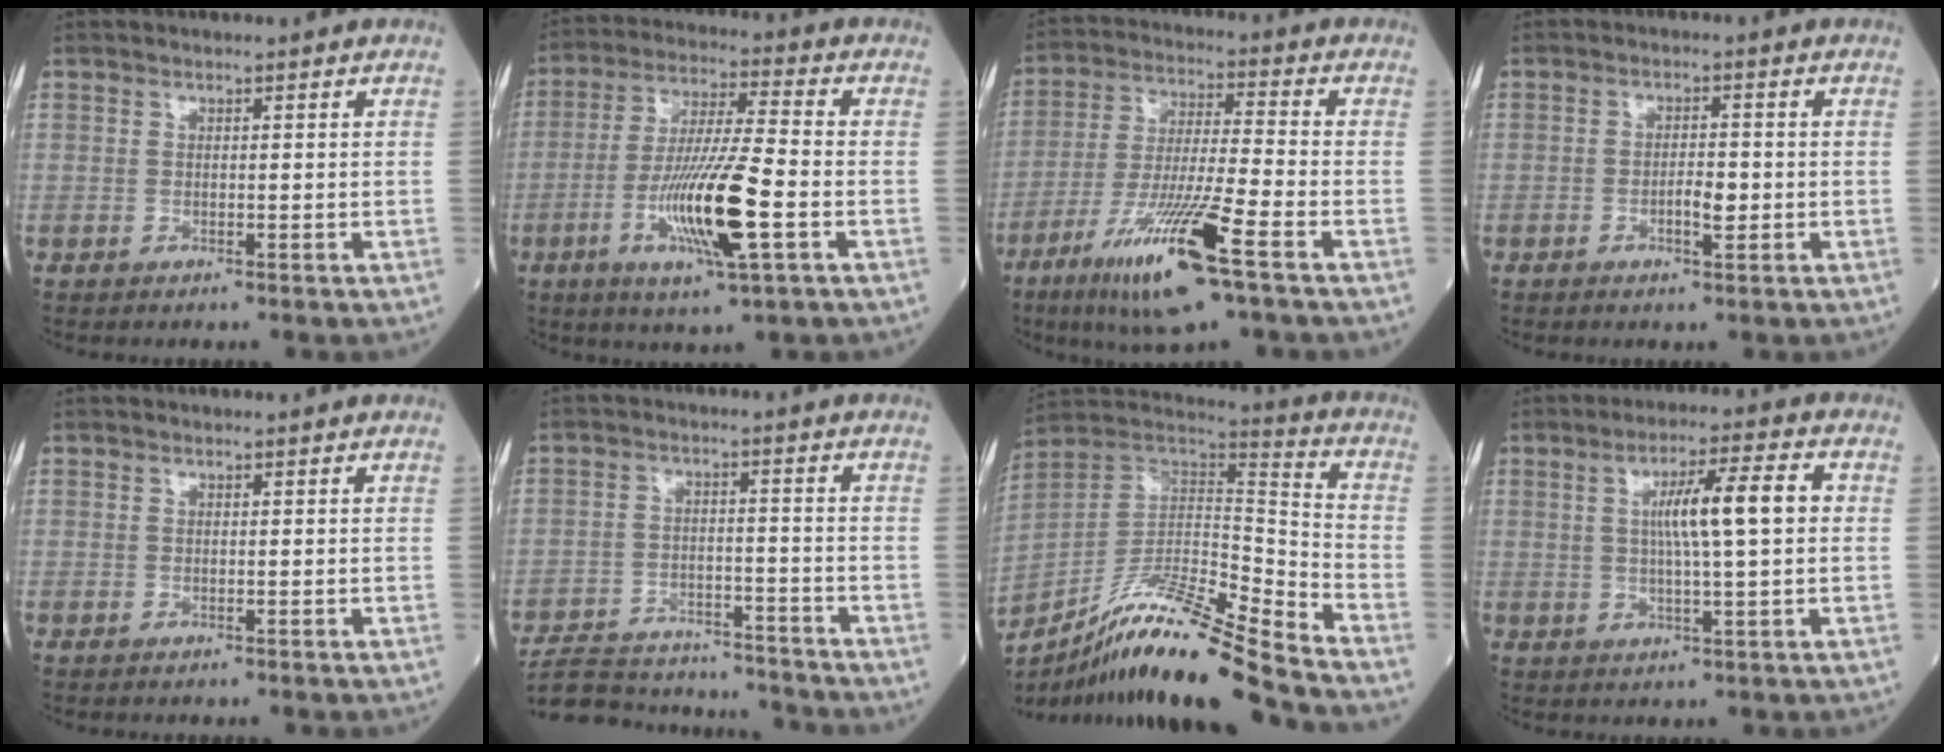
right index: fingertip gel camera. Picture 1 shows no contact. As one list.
[{"total": 13.7, "force": [-4.1, 0.8, 13.0], "torque": [-0.250, -0.013, -0.076]}, {"total": 14.8, "force": [-7.7, 0.4, 12.6], "torque": [-0.250, -0.031, -0.139]}, {"total": 3.1, "force": [-0.8, 0.9, 2.8], "torque": [-0.047, 0.003, -0.012]}, {"total": 0.0}, {"total": 15.2, "force": [-14.5, 2.9, 3.5], "torque": [-0.071, 0.011, -0.217]}, {"total": 20.3, "force": [-15.8, 0.2, 12.8], "torque": [-0.253, -0.008, -0.291]}, {"total": 8.8, "force": [1.2, 0.5, 8.7], "torque": [-0.146, 0.012, 0.020]}]